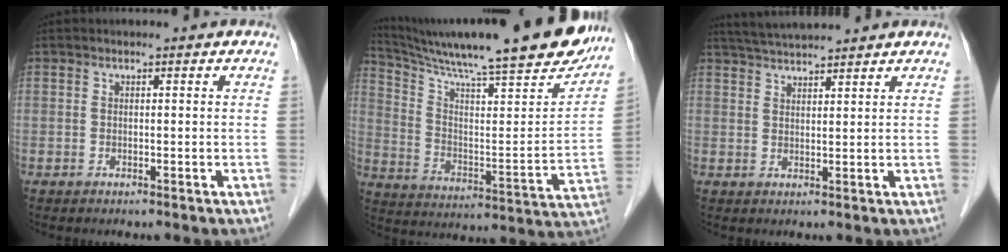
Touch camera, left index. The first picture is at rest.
{"total": 27.1, "force": [22.8, 2.2, 14.5], "torque": [-0.239, -0.043, 0.326]}
{"total": 6.6, "force": [6.2, -0.4, 2.3], "torque": [-0.046, 0.031, 0.105]}